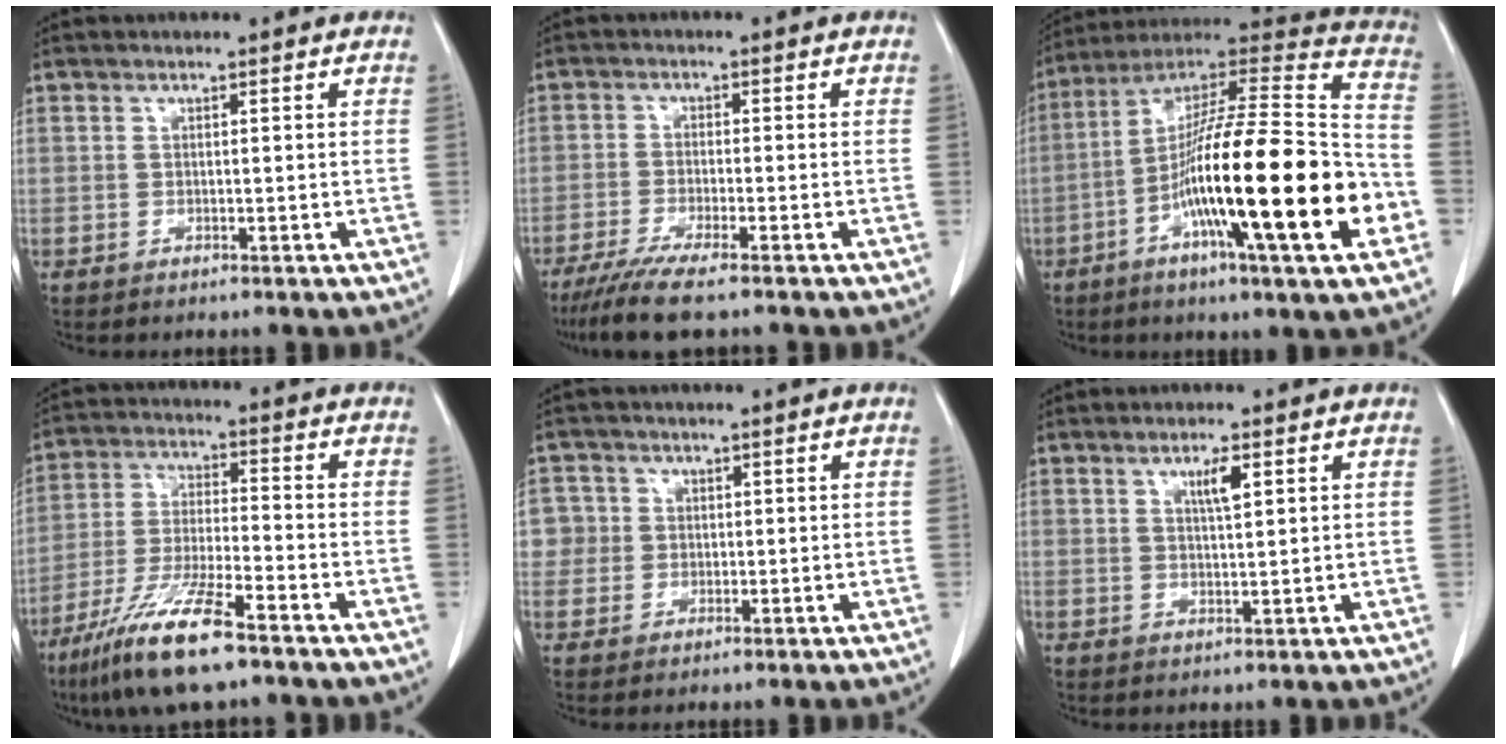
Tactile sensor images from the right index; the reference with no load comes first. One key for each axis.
{"total": 7.0, "fx": -5.4, "fy": -0.1, "fz": 4.3, "tx": -0.069, "ty": -0.018, "tz": -0.092}
{"total": 28.4, "fx": -8.0, "fy": 1.9, "fz": 27.1, "tx": -0.412, "ty": -0.021, "tz": -0.144}
{"total": 12.5, "fx": -8.5, "fy": 1.2, "fz": 9.2, "tx": -0.187, "ty": -0.030, "tz": -0.157}
{"total": 3.8, "fx": 0.4, "fy": 3.8, "fz": 0.0, "tx": 0.014, "ty": 0.013, "tz": 0.007}
{"total": 3.0, "fx": 1.4, "fy": 0.3, "fz": 2.6, "tx": -0.045, "ty": -0.002, "tz": 0.023}